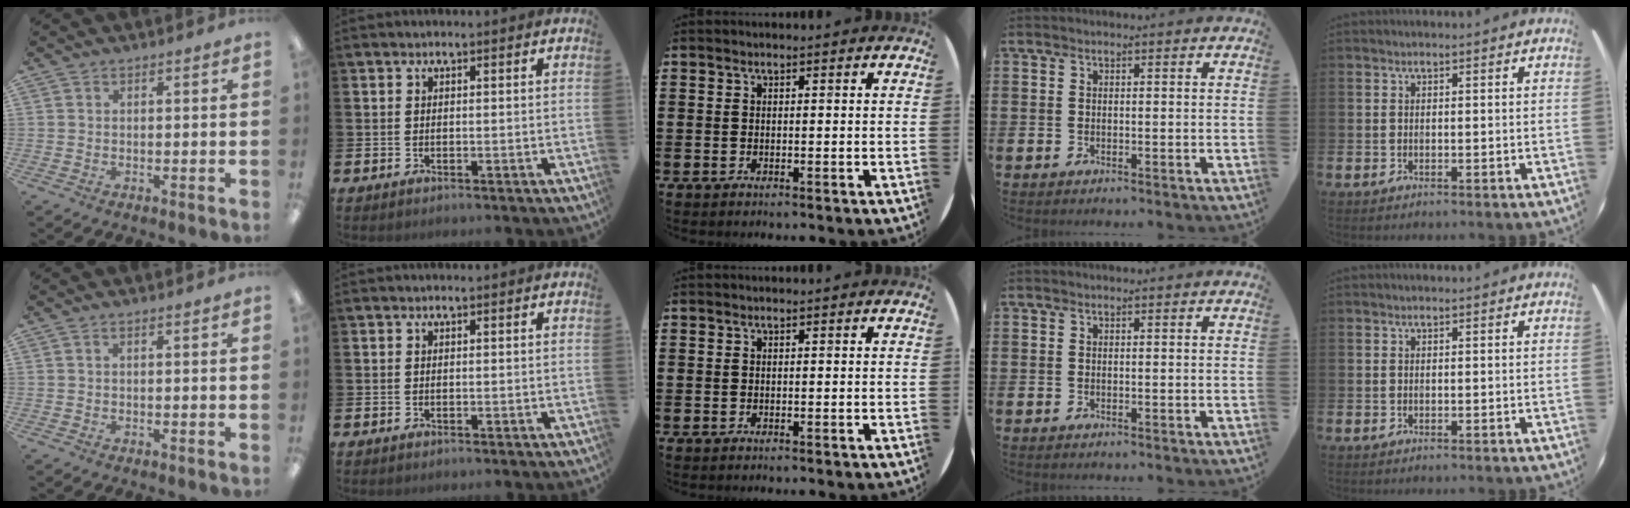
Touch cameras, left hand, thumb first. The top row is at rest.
{}